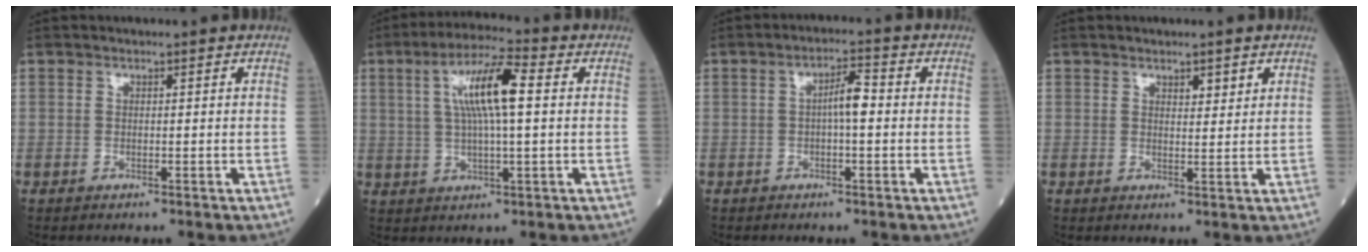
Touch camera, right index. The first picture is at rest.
{"total": 10.2, "force": [2.2, 1.3, 9.8], "torque": [-0.186, 0.015, 0.037]}
{"total": 3.8, "force": [-0.1, 0.7, 3.8], "torque": [-0.062, 0.009, -0.004]}
{"total": 2.0, "force": [1.4, 0.6, 1.4], "torque": [-0.021, -0.001, 0.022]}